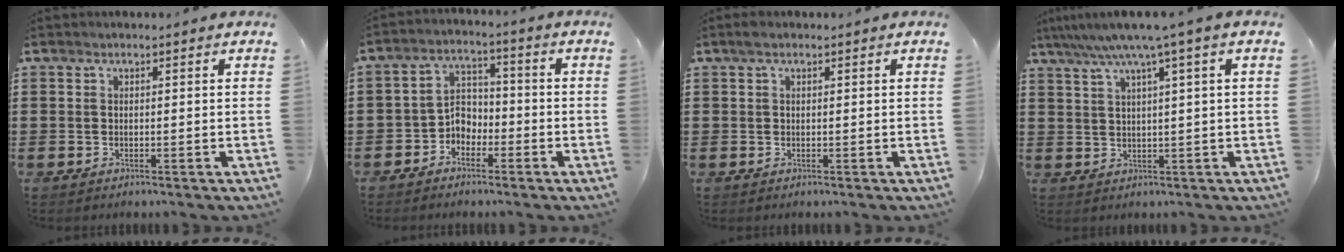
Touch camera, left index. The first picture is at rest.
{"total": 4.1, "force": [-2.9, 2.7, 1.1], "torque": [-0.029, 0.010, -0.062]}
{"total": 0.7, "force": [0.4, 0.3, 0.6], "torque": [-0.011, 0.005, 0.007]}
{"total": 5.3, "force": [3.0, -0.8, 4.3], "torque": [-0.092, -0.009, 0.047]}